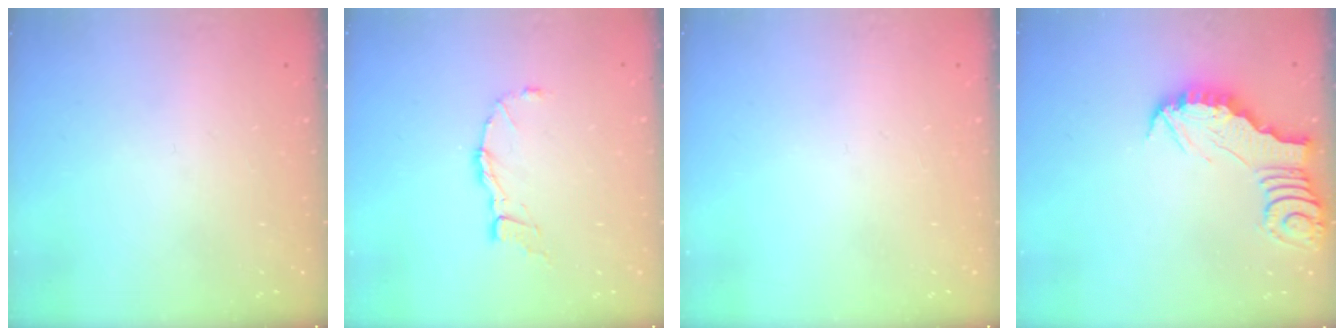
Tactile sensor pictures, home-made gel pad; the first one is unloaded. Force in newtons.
{"total": 7.7, "press": 7.6, "slide": 0.8}
{"total": 0.0}
{"total": 3.3, "press": 3.3, "slide": 0.4}